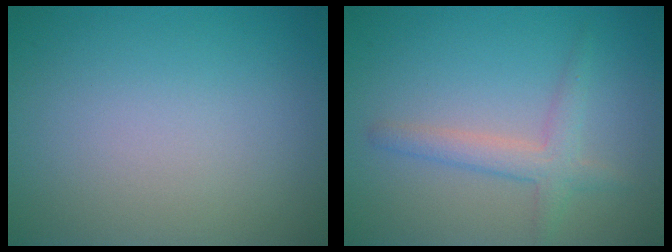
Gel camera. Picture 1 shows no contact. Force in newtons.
{"total": 3.5, "press": 3.5, "slide": 0.0}